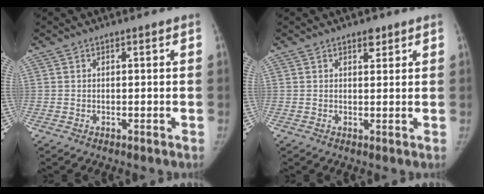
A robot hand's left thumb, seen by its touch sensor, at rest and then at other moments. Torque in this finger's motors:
{"motor_torque": [0.25, -0.14, 0.43, -0.12, 0.11]}